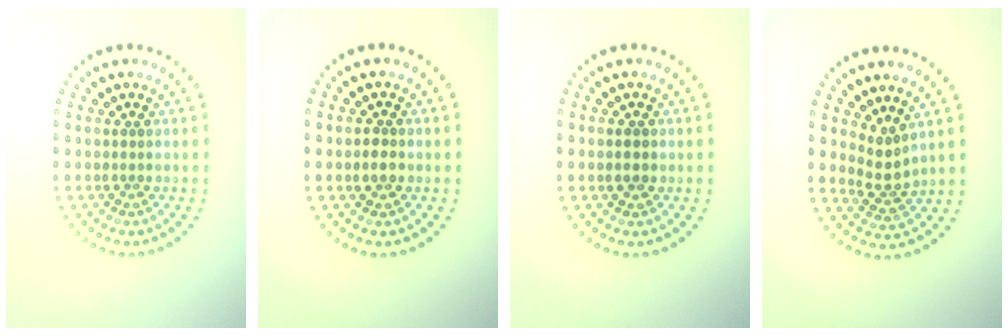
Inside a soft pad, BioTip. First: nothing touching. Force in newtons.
{"total": 1.3, "press": 1.3, "slide": 0.2}
{"total": 1.5, "press": 1.5, "slide": 0.0}
{"total": 2.2, "press": 1.5, "slide": 1.7}